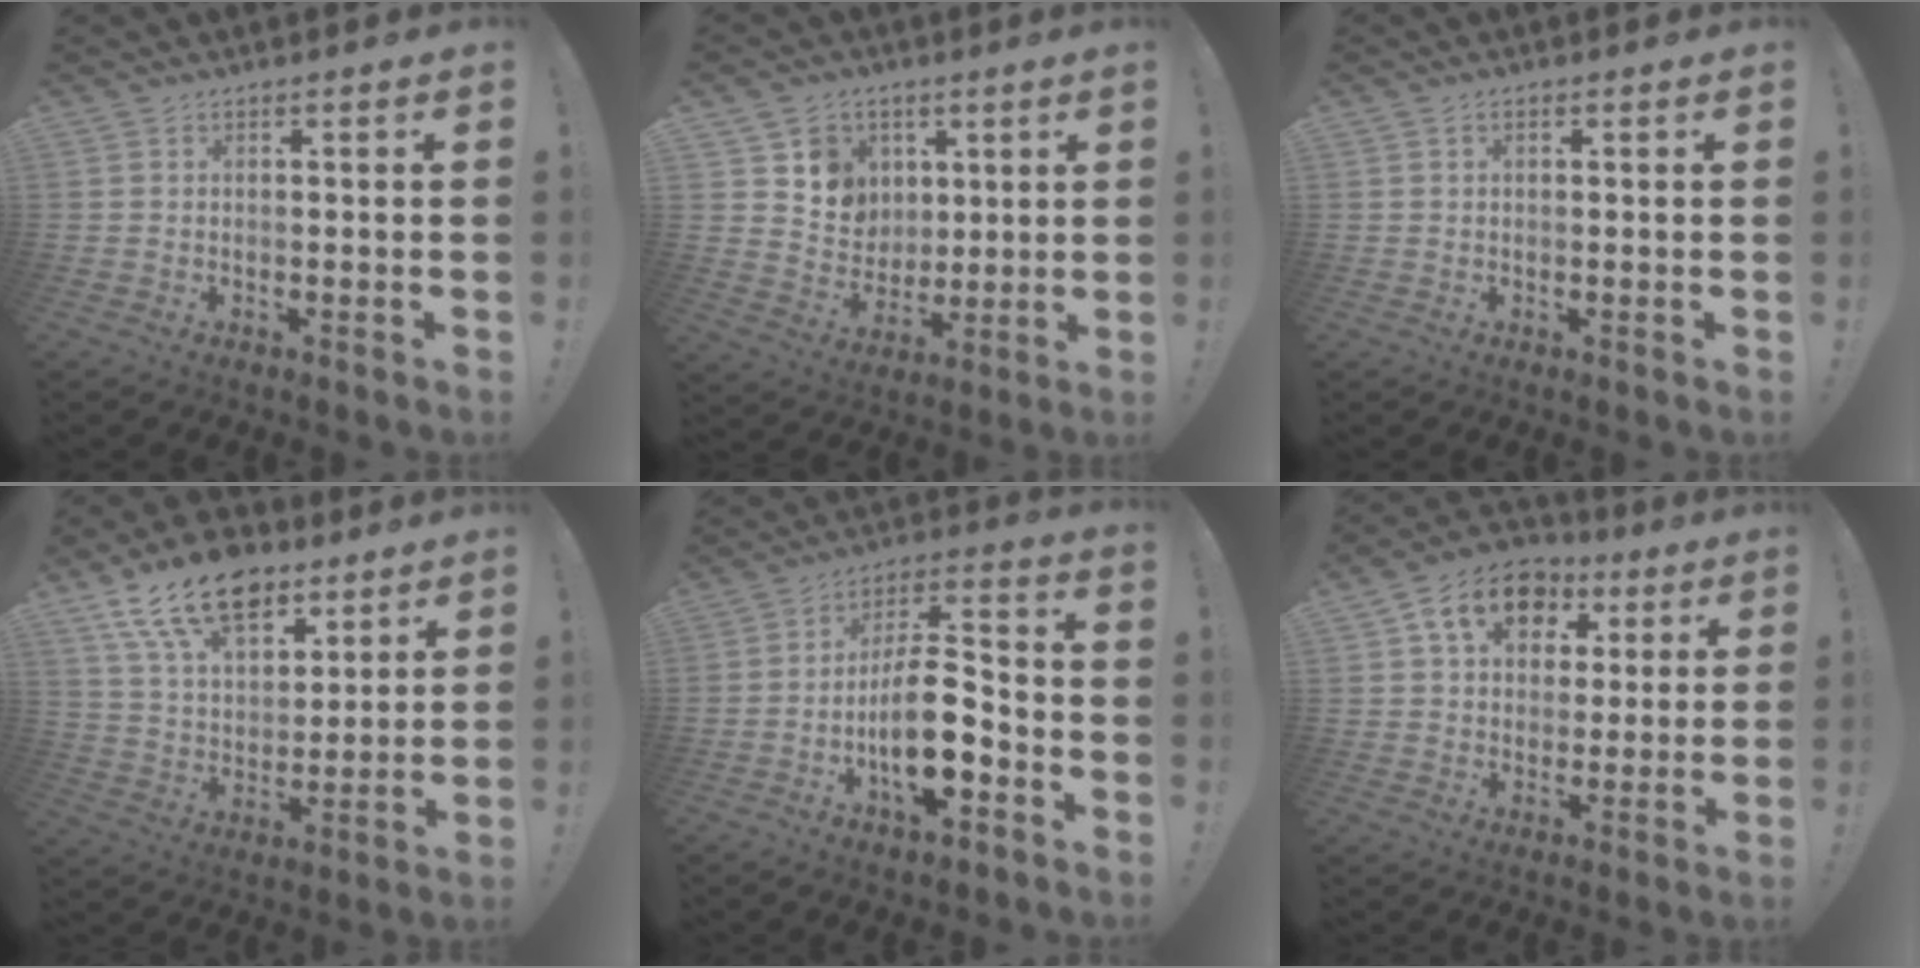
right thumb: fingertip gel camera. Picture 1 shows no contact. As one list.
[{"total": 9.0, "force": [4.1, 7.9, 1.2], "torque": [-0.020, -0.039, 0.087]}, {"total": 1.0, "force": [0.4, 0.7, 0.7], "torque": [-0.009, 0.001, 0.005]}, {"total": 18.2, "force": [11.4, 10.2, 9.9], "torque": [-0.169, -0.066, 0.211]}, {"total": 16.3, "force": [-5.8, 6.9, 13.6], "torque": [-0.237, 0.031, -0.093]}, {"total": 14.5, "force": [5.9, 10.8, 7.7], "torque": [-0.118, -0.011, 0.112]}]